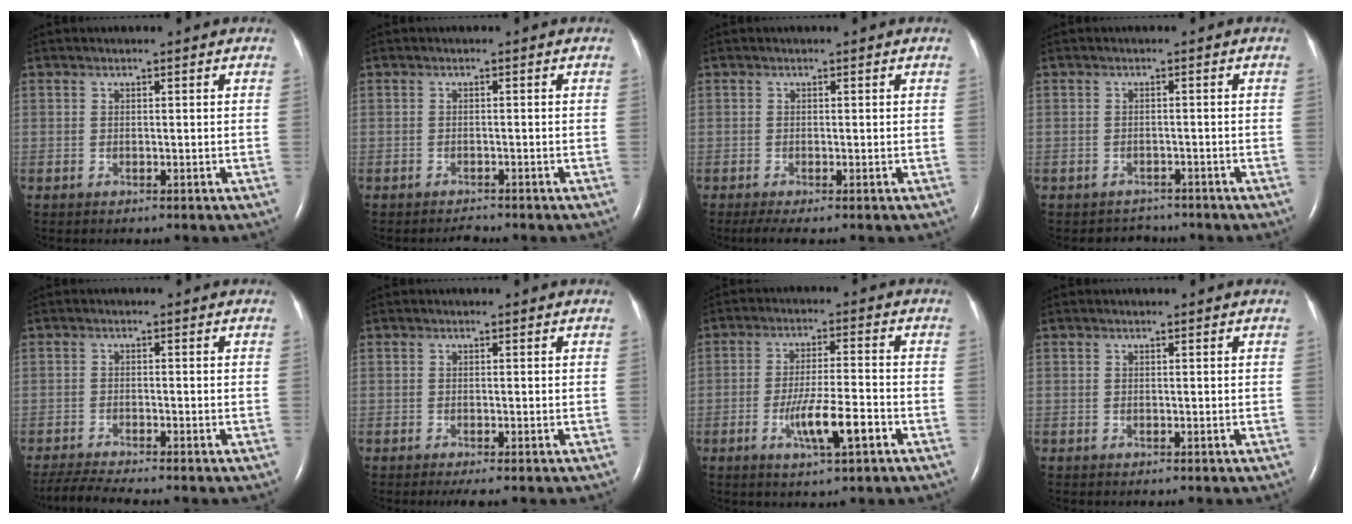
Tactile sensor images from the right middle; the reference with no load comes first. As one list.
[{"total": 1.0, "force": [-1.0, 0.1, 0.1], "torque": [-0.007, -0.006, -0.013]}, {"total": 1.7, "force": [-1.1, 0.2, 1.3], "torque": [-0.032, -0.009, -0.025]}, {"total": 2.4, "force": [-2.1, 1.0, -0.7], "torque": [0.001, 0.003, -0.030]}, {"total": 4.6, "force": [-4.2, -0.8, 1.6], "torque": [-0.034, -0.022, -0.075]}, {"total": 1.7, "force": [-1.2, 0.1, 1.2], "torque": [-0.024, -0.008, -0.020]}, {"total": 7.6, "force": [-3.2, 0.6, 6.9], "torque": [-0.127, -0.008, -0.054]}, {"total": 0.0}]